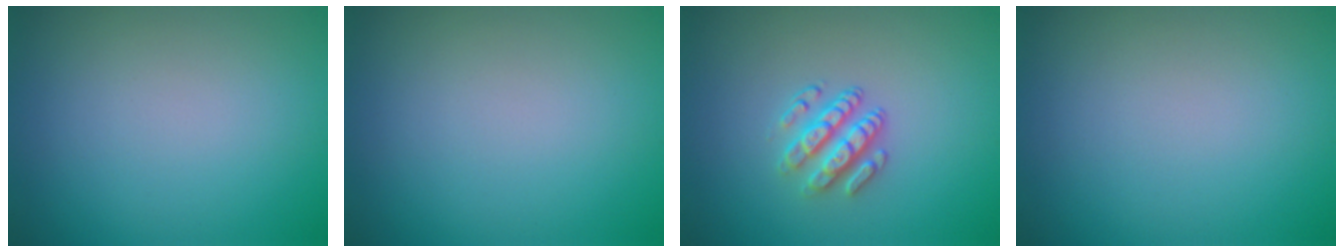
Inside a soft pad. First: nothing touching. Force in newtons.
{"total": 0.0}
{"total": 2.9, "press": 2.5, "slide": 1.5}
{"total": 0.0}